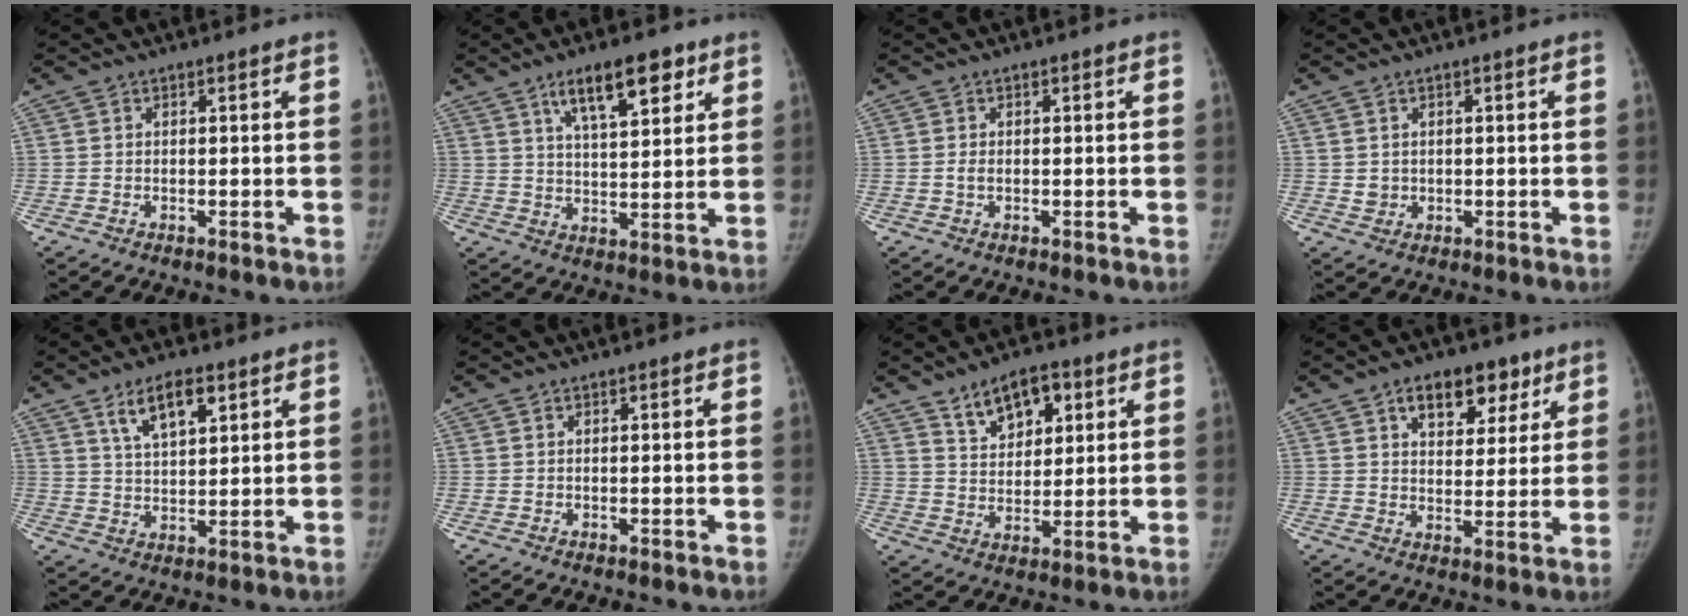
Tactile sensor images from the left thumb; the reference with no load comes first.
{"total": 10.9, "force": [6.3, 3.9, 8.1], "torque": [-0.110, -0.026, 0.106]}
{"total": 0.8, "force": [-0.1, 0.5, 0.7], "torque": [-0.013, -0.001, -0.003]}
{"total": 1.7, "force": [0.2, 1.6, 0.5], "torque": [-0.002, -0.002, 0.009]}
{"total": 7.9, "force": [4.3, 3.3, 5.7], "torque": [-0.085, -0.019, 0.079]}
{"total": 0.0}
{"total": 9.1, "force": [5.1, 5.2, 5.5], "torque": [-0.055, -0.025, 0.087]}
{"total": 10.8, "force": [6.0, 6.5, 6.2], "torque": [-0.050, -0.021, 0.087]}